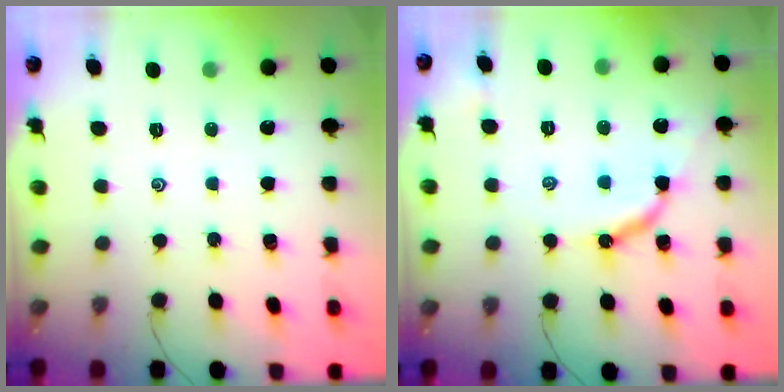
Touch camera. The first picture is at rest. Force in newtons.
{"total": 8.7, "press": 8.7, "slide": 0.4}